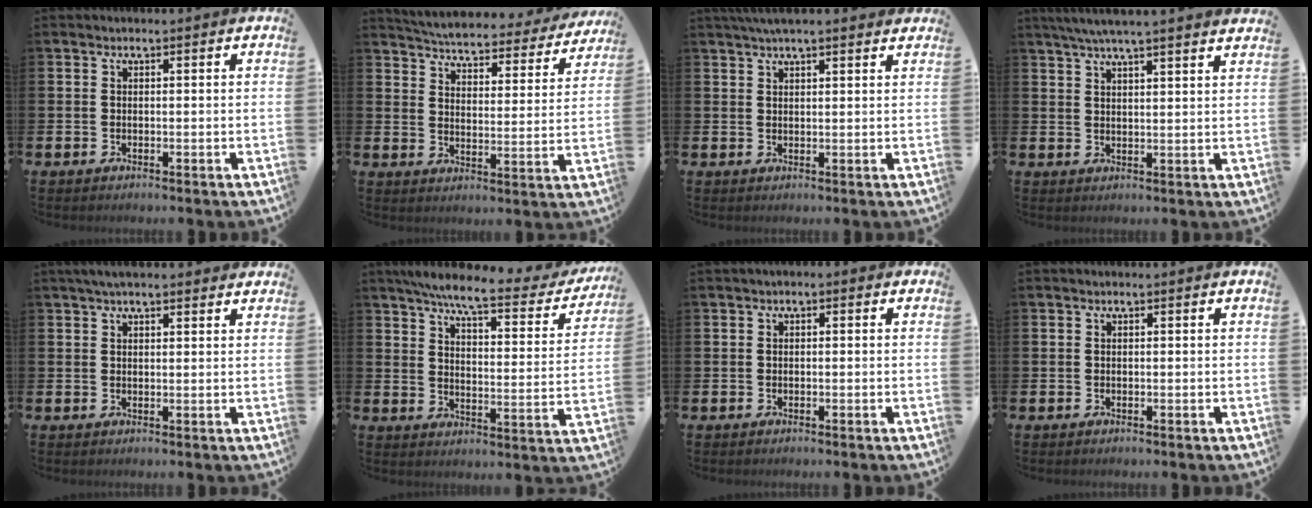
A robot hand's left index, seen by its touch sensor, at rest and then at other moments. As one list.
[{"total": 4.7, "force": [4.6, 0.6, 1.0], "torque": [-0.043, -0.038, 0.073]}, {"total": 3.3, "force": [3.0, 0.3, 1.3], "torque": [-0.025, -0.005, 0.053]}, {"total": 5.1, "force": [4.7, -0.5, 1.8], "torque": [-0.053, -0.011, 0.086]}, {"total": 2.7, "force": [2.3, 0.6, 1.2], "torque": [-0.021, -0.002, 0.041]}, {"total": 7.6, "force": [6.5, 1.1, 3.9], "torque": [-0.083, -0.042, 0.103]}, {"total": 0.6, "force": [-0.3, 0.4, 0.4], "torque": [-0.006, 0.004, -0.009]}, {"total": 0.0}]